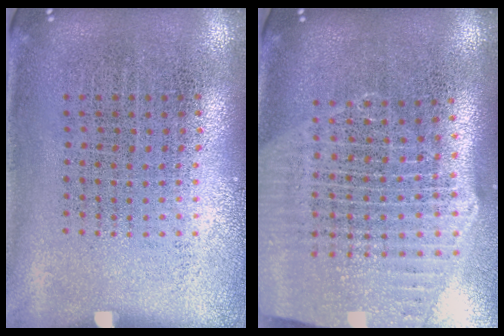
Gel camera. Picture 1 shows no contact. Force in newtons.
{"total": 2.8, "press": 2.3, "slide": 1.5}